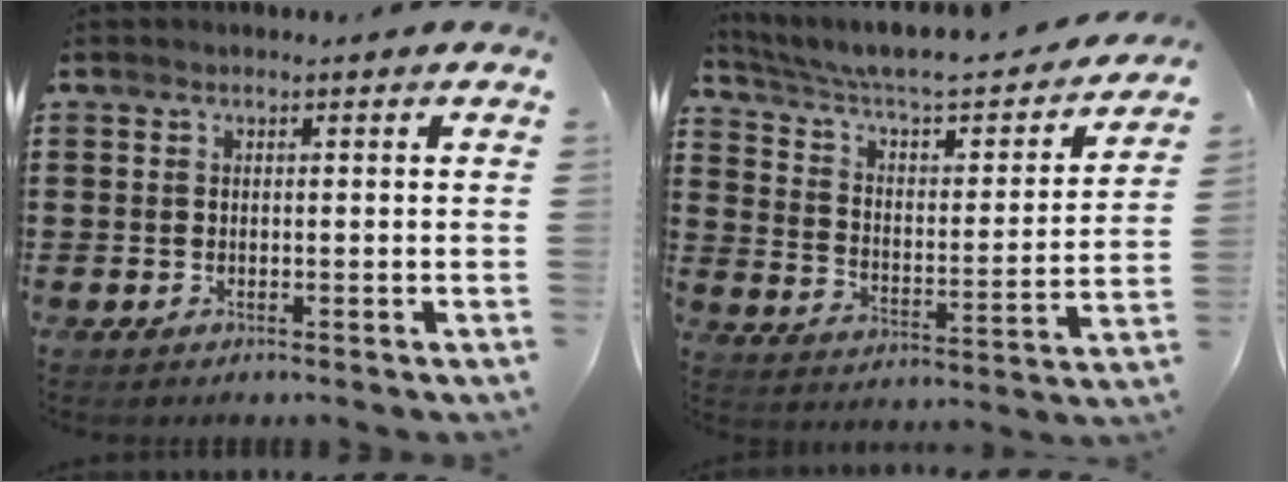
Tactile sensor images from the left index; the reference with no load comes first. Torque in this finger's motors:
{"motor_torque": [1.15, -0.99, 0.50, 0.21]}